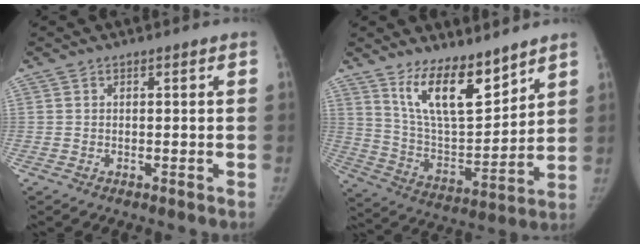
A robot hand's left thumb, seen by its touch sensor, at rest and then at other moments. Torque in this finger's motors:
{"motor_torque": [0.29, -0.32, 1.50, -1.27, 0.24]}